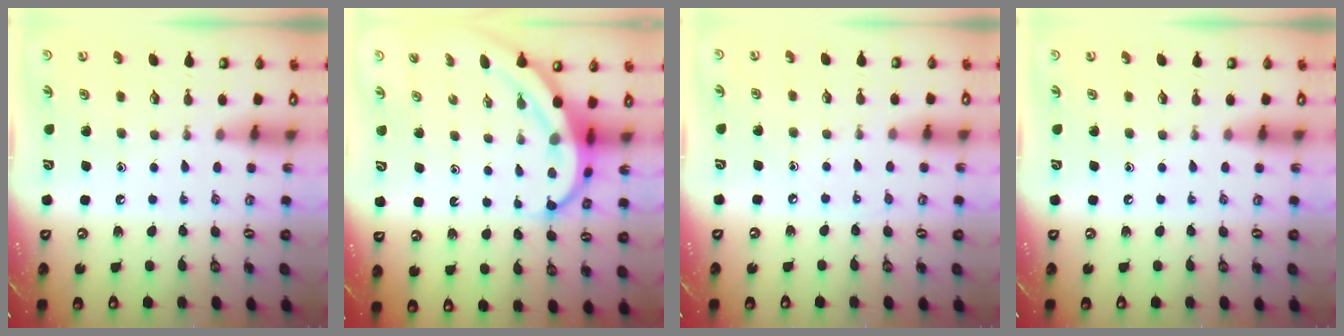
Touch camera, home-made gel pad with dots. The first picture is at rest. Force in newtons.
{"total": 7.8, "press": 7.7, "slide": 0.9}
{"total": 3.7, "press": 3.6, "slide": 0.6}
{"total": 0.0}